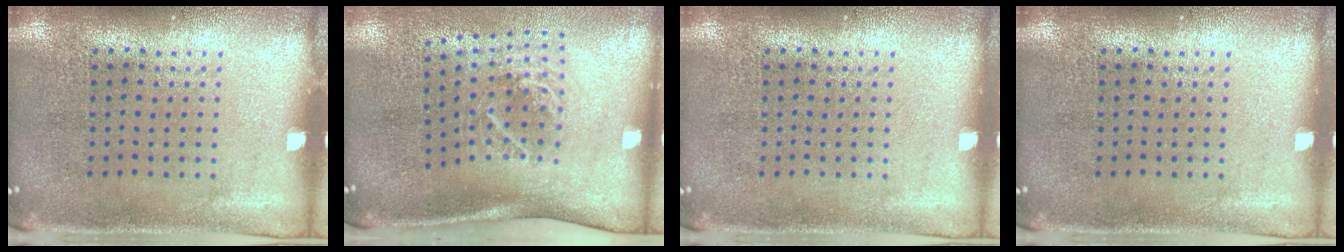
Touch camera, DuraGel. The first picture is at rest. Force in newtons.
{"total": 1.9, "press": 1.2, "slide": 1.5}
{"total": 0.0}
{"total": 0.0}